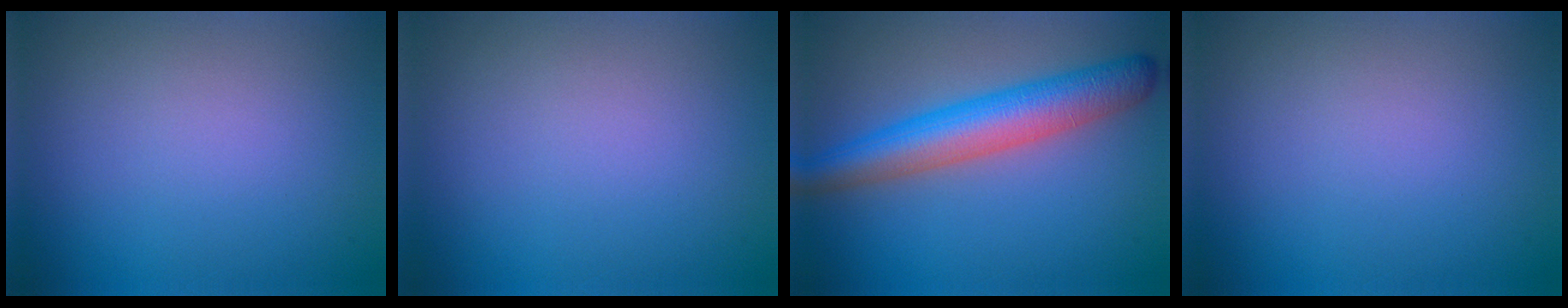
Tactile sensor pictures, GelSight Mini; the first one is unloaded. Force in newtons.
{"total": 0.0}
{"total": 6.5, "press": 6.5, "slide": 0.2}
{"total": 0.0}